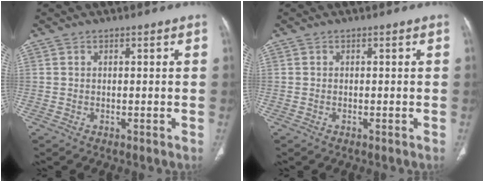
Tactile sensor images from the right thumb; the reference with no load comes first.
{"total": 0.0}